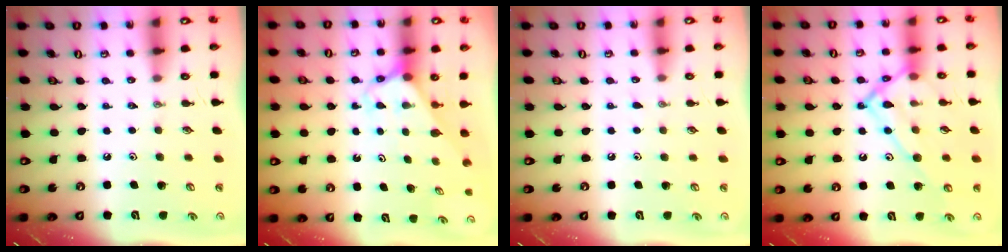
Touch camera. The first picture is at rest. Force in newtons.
{"total": 2.7, "press": 2.7, "slide": 0.1}
{"total": 3.7, "press": 3.7, "slide": 0.5}
{"total": 16.5, "press": 16.5, "slide": 1.3}